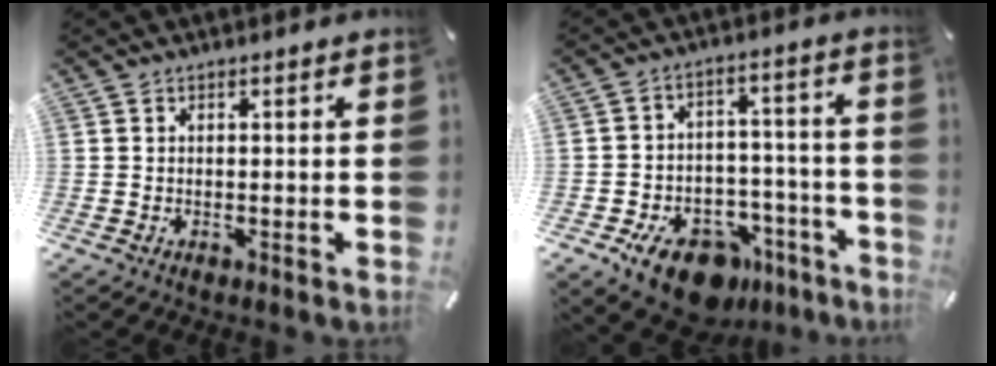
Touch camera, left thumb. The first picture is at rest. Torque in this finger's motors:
{"motor_torque": [-0.41, 1.20, 0.54, 0.76, 0.09]}